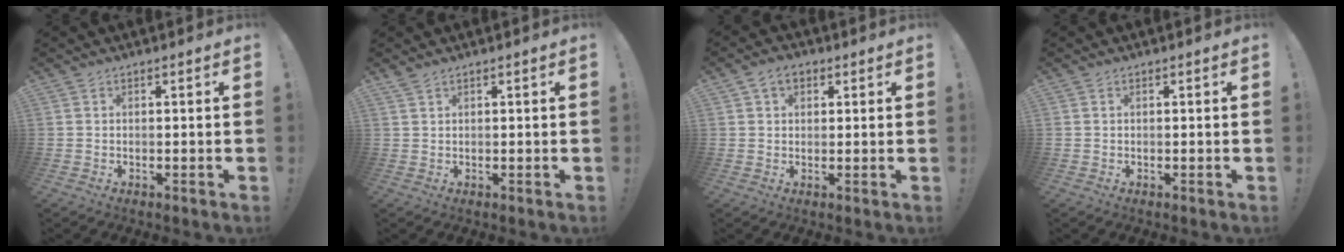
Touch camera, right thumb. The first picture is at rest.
{"total": 1.4, "force": [1.2, 0.2, 0.7], "torque": [-0.016, -0.001, 0.022]}
{"total": 4.4, "force": [1.9, 3.2, 2.5], "torque": [-0.040, 0.001, 0.035]}
{"total": 0.0}